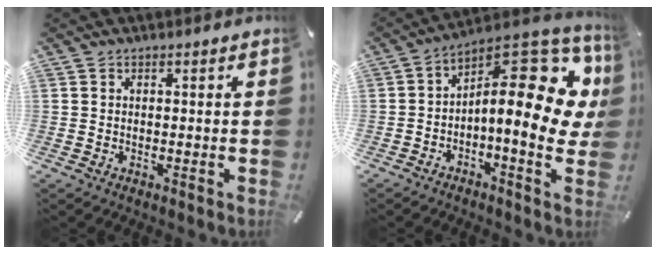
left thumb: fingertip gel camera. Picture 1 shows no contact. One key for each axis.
{"total": 19.3, "fx": 3.1, "fy": 8.7, "fz": 16.9, "tx": -0.228, "ty": -0.044, "tz": 0.055}